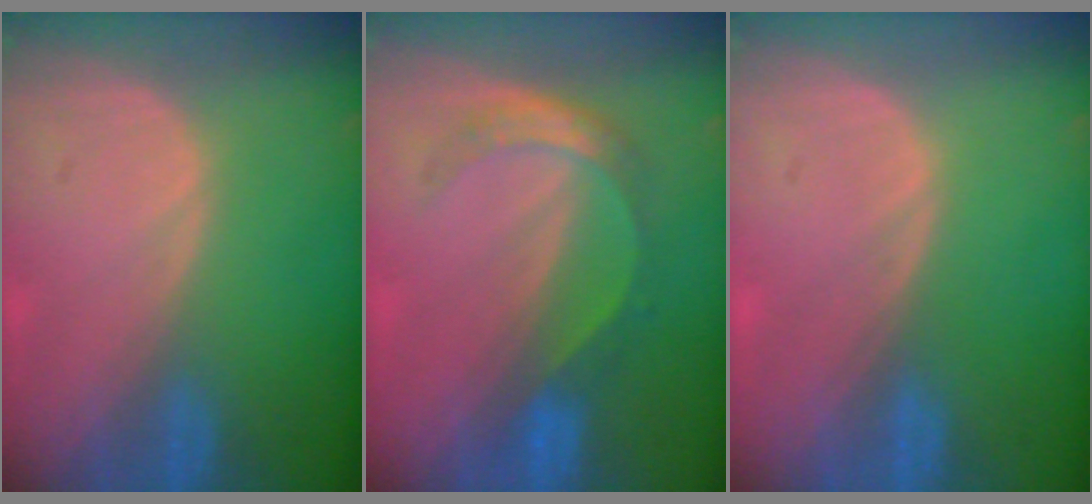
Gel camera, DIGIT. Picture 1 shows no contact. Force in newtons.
{"total": 5.6, "press": 4.8, "slide": 2.8}
{"total": 0.0}